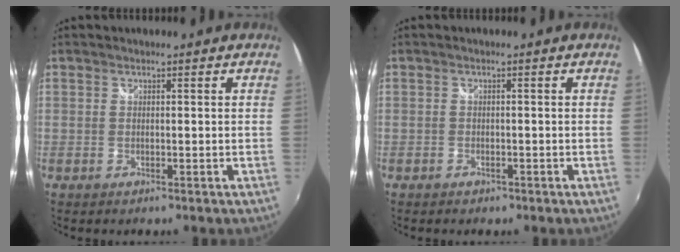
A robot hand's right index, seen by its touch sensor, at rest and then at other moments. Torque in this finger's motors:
{"motor_torque": [0.08, -0.10, 0.04, -0.01]}